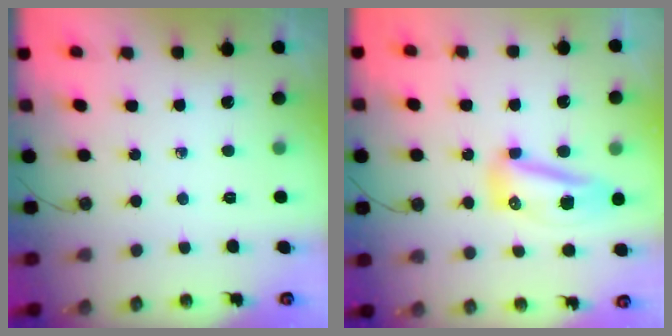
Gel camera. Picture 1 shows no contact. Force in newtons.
{"total": 9.5, "press": 9.4, "slide": 1.7}